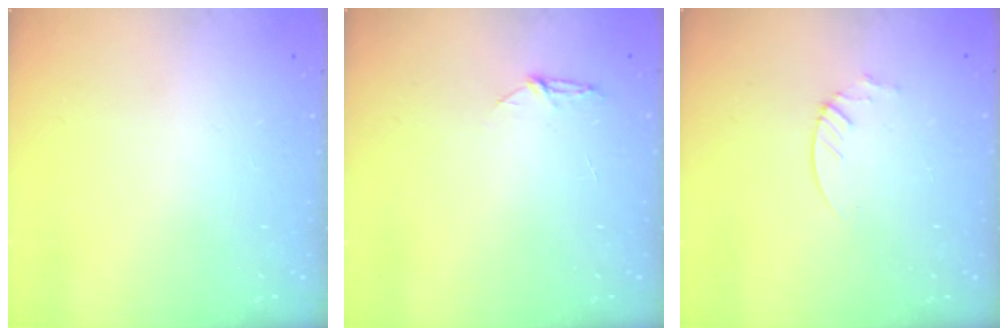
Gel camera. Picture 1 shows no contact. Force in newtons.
{"total": 3.9, "press": 3.9, "slide": 0.5}
{"total": 2.1, "press": 2.1, "slide": 0.2}